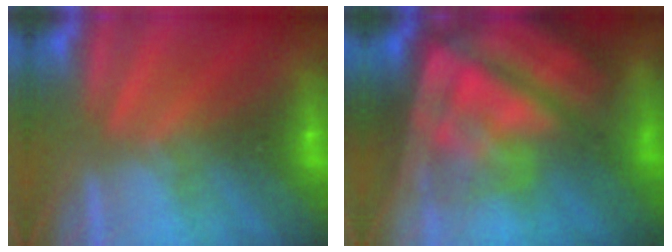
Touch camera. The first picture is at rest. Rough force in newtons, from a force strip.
{"total": 9.1}